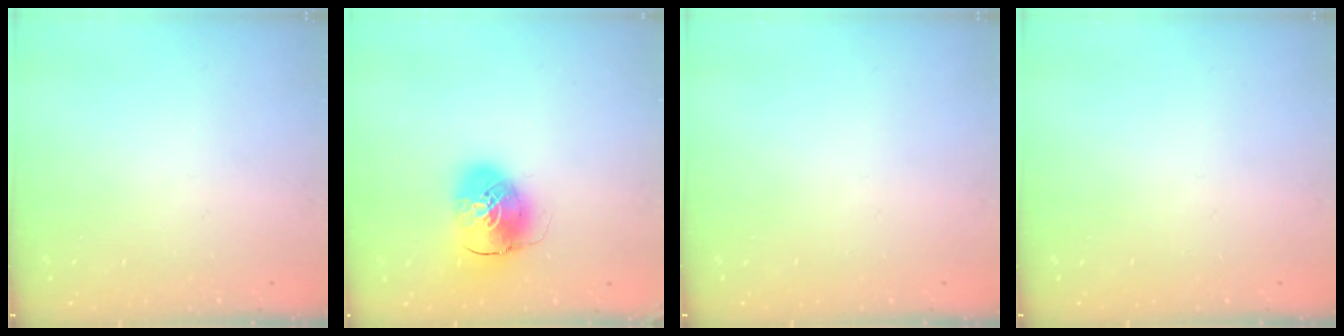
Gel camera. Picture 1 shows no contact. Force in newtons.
{"total": 10.5, "press": 10.4, "slide": 1.8}
{"total": 0.0}
{"total": 0.0}